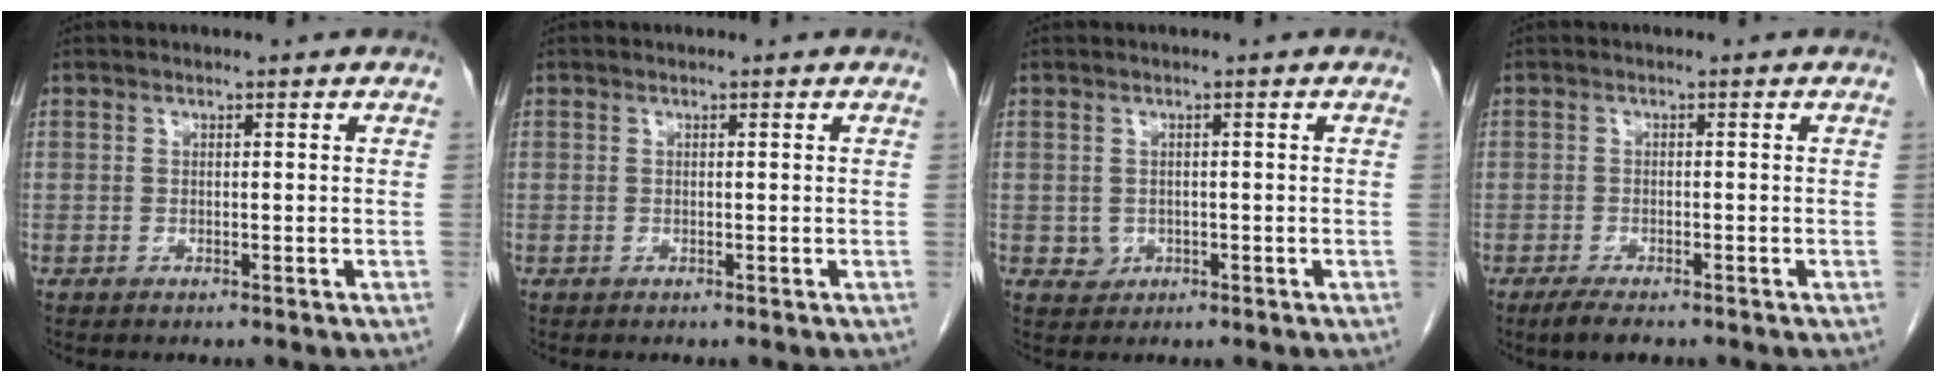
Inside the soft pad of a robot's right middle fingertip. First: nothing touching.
{"total": 0.0}
{"total": 1.6, "force": [-0.3, 1.5, 0.5], "torque": [-0.006, 0.004, 0.001]}
{"total": 3.0, "force": [-2.2, 0.8, 1.9], "torque": [-0.041, -0.006, -0.035]}